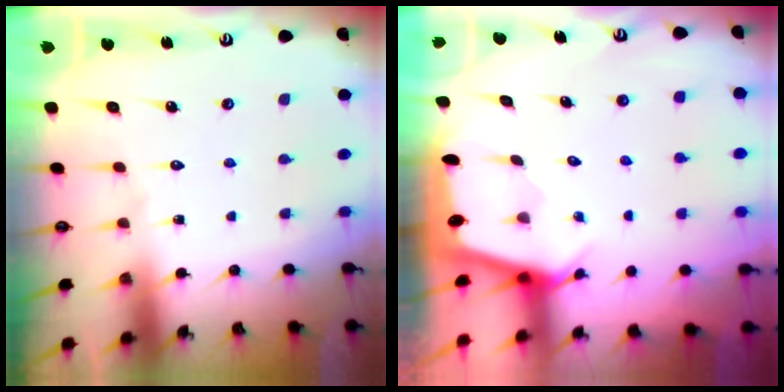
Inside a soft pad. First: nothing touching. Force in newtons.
{"total": 2.1, "press": 2.1, "slide": 0.1}